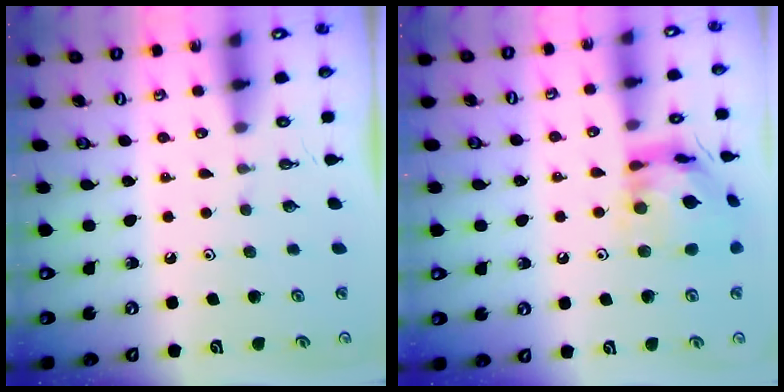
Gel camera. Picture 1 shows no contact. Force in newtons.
{"total": 15.9, "press": 15.8, "slide": 1.4}